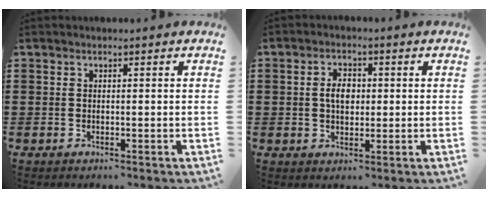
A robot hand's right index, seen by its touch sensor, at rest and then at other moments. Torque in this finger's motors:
{"motor_torque": [0.64, -0.35, 0.24, 0.11]}